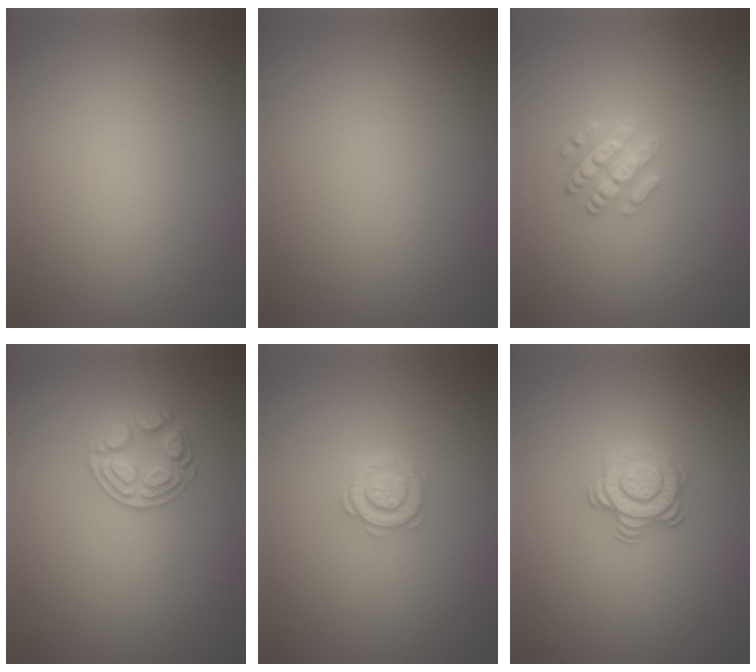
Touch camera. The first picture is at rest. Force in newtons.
{"total": 0.0}
{"total": 2.5, "press": 2.4, "slide": 0.6}
{"total": 2.6, "press": 2.6, "slide": 0.4}
{"total": 2.6, "press": 2.5, "slide": 0.5}
{"total": 3.7, "press": 2.7, "slide": 2.5}